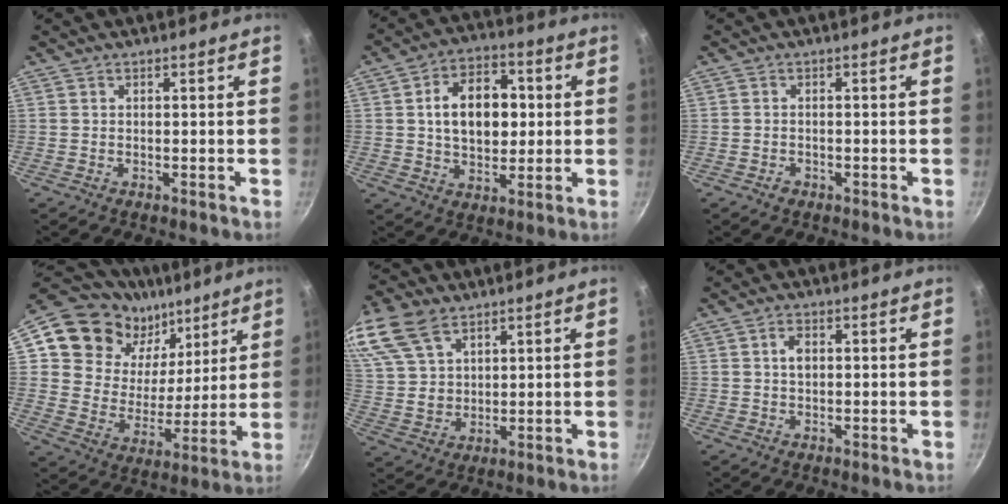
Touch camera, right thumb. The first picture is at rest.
{"total": 13.8, "force": [1.6, 9.3, 10.0], "torque": [-0.124, 0.012, 0.021]}
{"total": 1.4, "force": [-0.9, 0.9, 0.5], "torque": [-0.011, 0.008, -0.013]}
{"total": 21.2, "force": [12.2, 14.4, 9.7], "torque": [-0.130, -0.060, 0.208]}
{"total": 15.2, "force": [8.7, 9.7, 7.9], "torque": [-0.158, -0.003, 0.178]}
{"total": 2.5, "force": [0.5, 1.5, 1.9], "torque": [-0.027, 0.002, 0.007]}